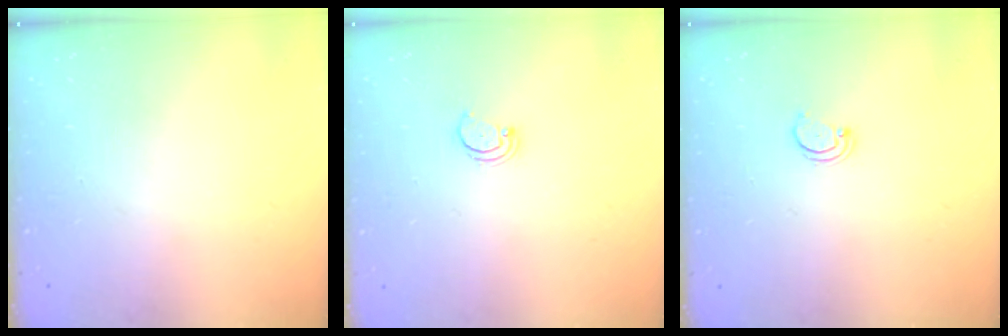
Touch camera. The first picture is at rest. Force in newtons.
{"total": 2.4, "press": 2.3, "slide": 0.5}
{"total": 2.0, "press": 2.0, "slide": 0.2}